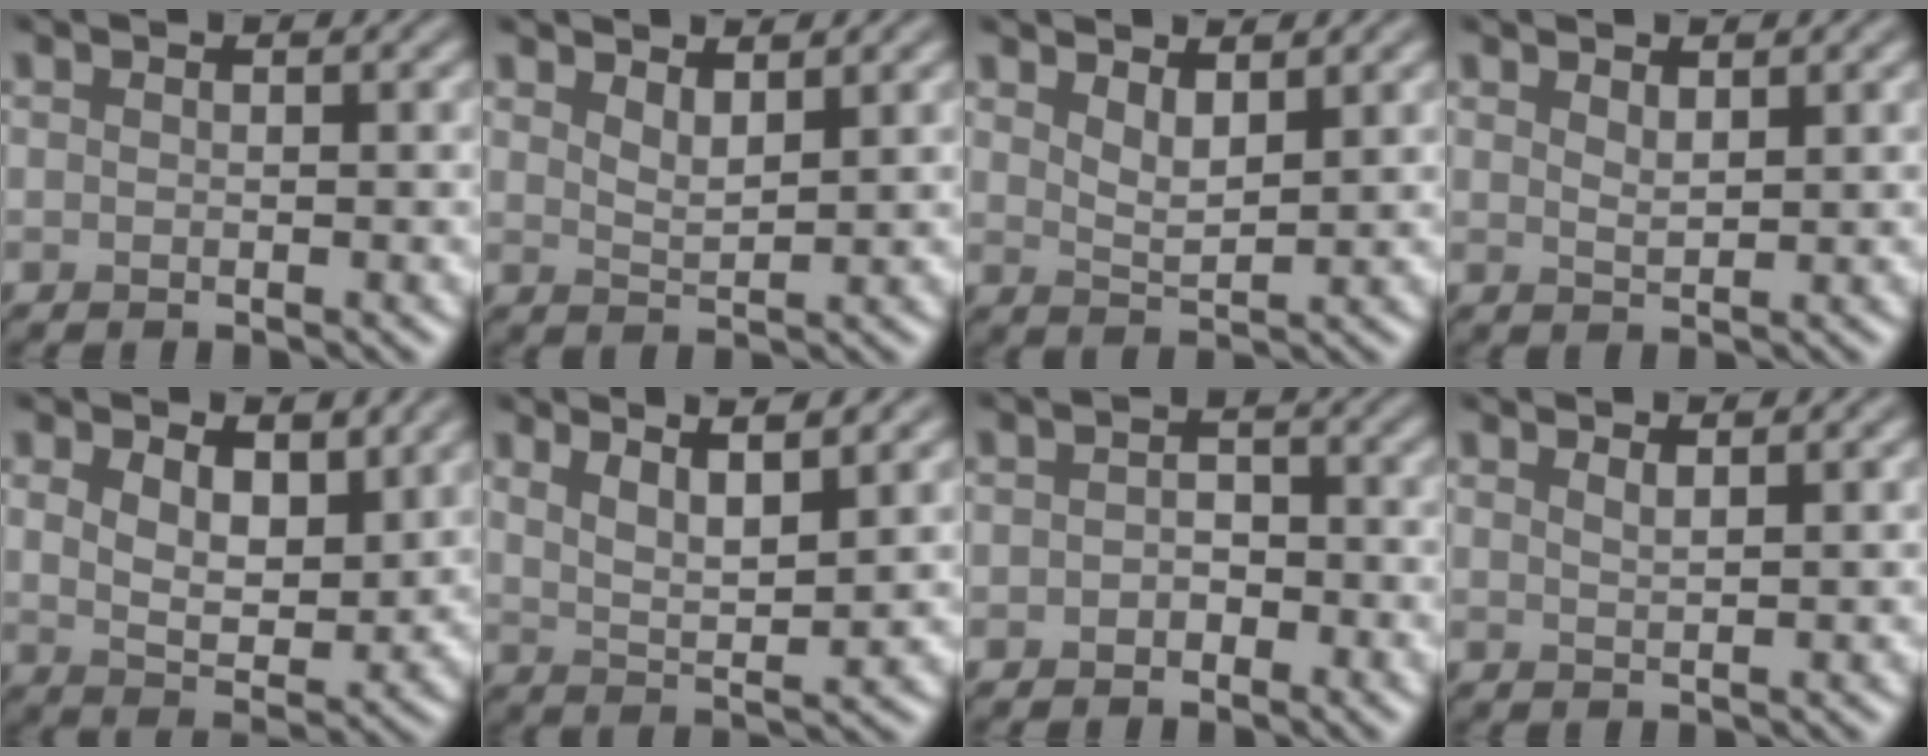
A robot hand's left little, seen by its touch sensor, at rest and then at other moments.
{"total": 2.1, "force": [1.7, 0.5, 1.1], "torque": [-0.018, -0.003, 0.033]}
{"total": 2.4, "force": [1.8, 0.7, 1.5], "torque": [-0.027, -0.008, 0.034]}
{"total": 1.3, "force": [1.1, 0.2, 0.6], "torque": [-0.013, -0.001, 0.021]}
{"total": 5.5, "force": [2.6, 3.0, 3.9], "torque": [-0.076, -0.013, 0.041]}
{"total": 4.3, "force": [2.9, 0.9, 3.1], "torque": [-0.051, -0.001, 0.053]}
{"total": 1.5, "force": [-0.7, 1.1, 0.8], "torque": [-0.013, 0.003, -0.015]}
{"total": 1.2, "force": [1.0, 0.4, 0.7], "torque": [0.000, 0.002, 0.013]}